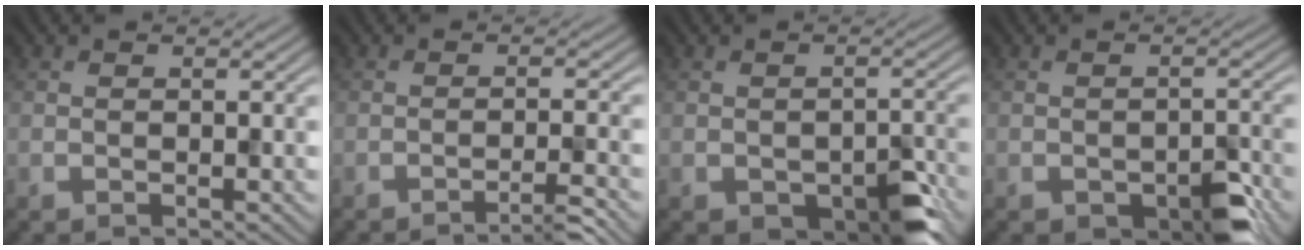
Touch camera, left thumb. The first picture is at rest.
{"total": 3.2, "force": [-2.3, 0.0, 2.2], "torque": [-0.028, 0.009, -0.052]}
{"total": 5.2, "force": [-2.4, 2.6, 3.7], "torque": [-0.049, -0.005, -0.028]}
{"total": 4.3, "force": [-2.2, 2.0, 3.1], "torque": [-0.043, -0.003, -0.027]}